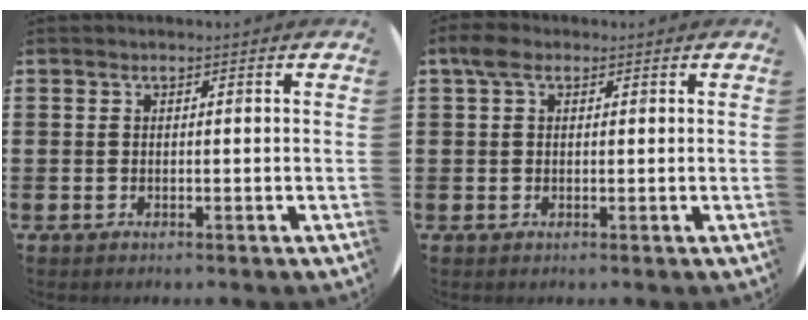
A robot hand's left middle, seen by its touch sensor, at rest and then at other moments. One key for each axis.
{"total": 2.3, "fx": 1.3, "fy": 1.4, "fz": 1.3, "tx": -0.022, "ty": 0.007, "tz": 0.020}